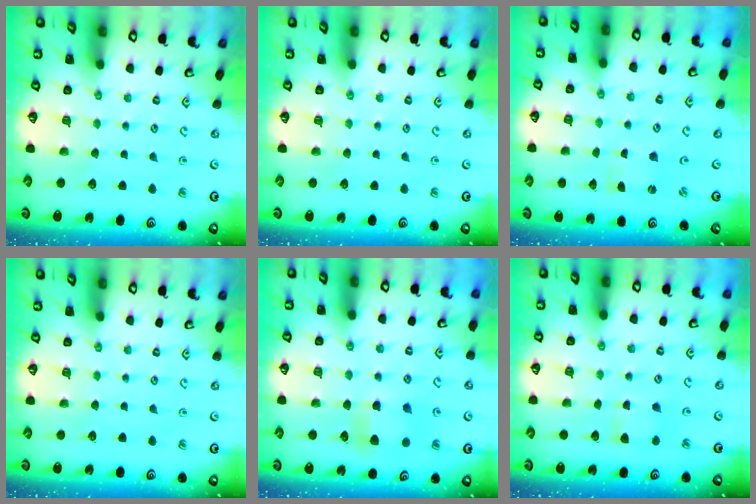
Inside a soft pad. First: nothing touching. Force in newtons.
{"total": 0.0}
{"total": 0.0}
{"total": 0.0}
{"total": 5.6, "press": 5.6, "slide": 0.0}
{"total": 4.0, "press": 3.9, "slide": 0.6}